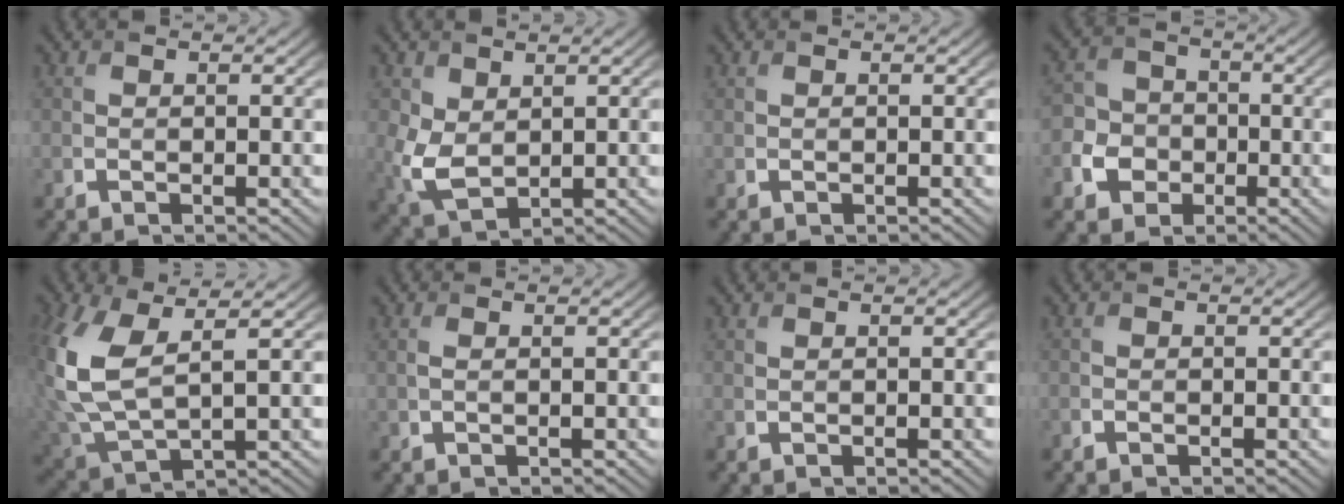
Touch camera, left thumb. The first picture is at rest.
{"total": 5.5, "force": [1.0, 3.8, 3.9], "torque": [-0.104, -0.005, 0.021]}
{"total": 0.0}
{"total": 6.0, "force": [-2.3, 5.2, 1.9], "torque": [-0.041, -0.008, -0.064]}
{"total": 12.6, "force": [2.8, 6.7, 10.3], "torque": [-0.289, -0.008, 0.063]}
{"total": 0.8, "force": [0.0, 0.3, 0.8], "torque": [-0.025, 0.000, -0.001]}
{"total": 0.0}
{"total": 0.6, "force": [-0.4, 0.3, 0.2], "torque": [-0.003, -0.003, -0.007]}